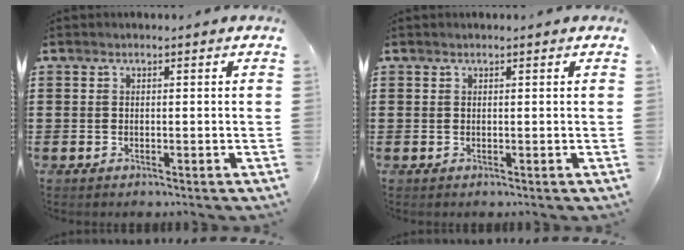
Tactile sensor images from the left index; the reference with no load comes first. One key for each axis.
{"total": 0.0}